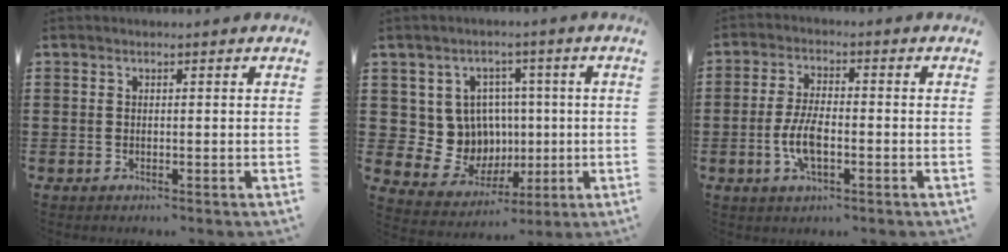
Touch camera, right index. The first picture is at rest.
{"total": 8.9, "force": [1.3, 8.3, 2.8], "torque": [-0.069, -0.006, 0.037]}
{"total": 6.2, "force": [-1.5, 2.5, 5.5], "torque": [-0.129, -0.003, -0.036]}